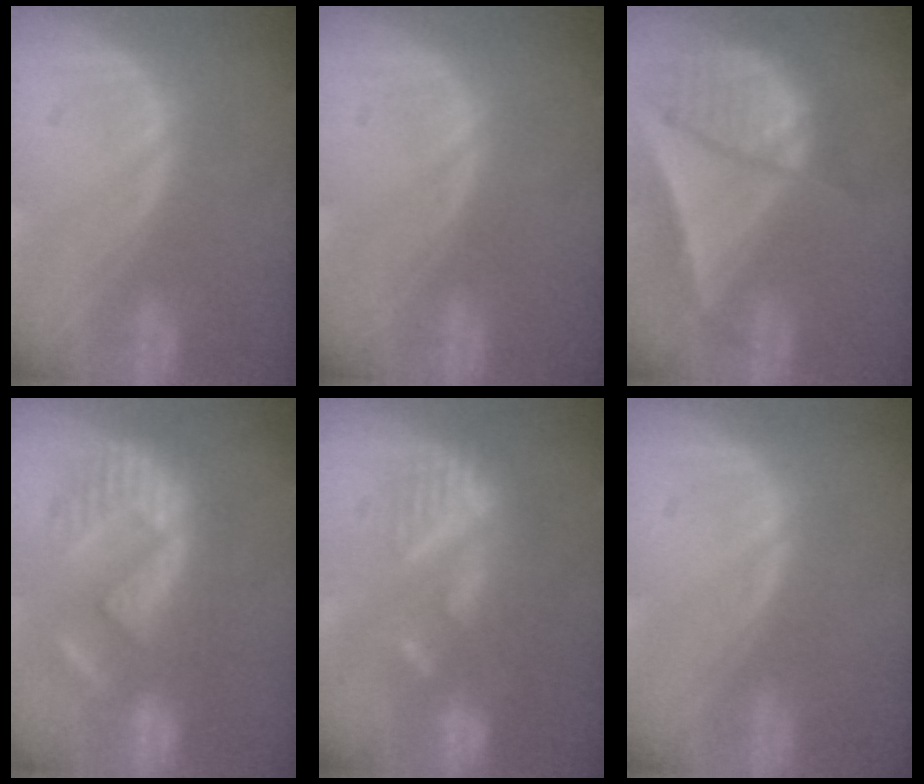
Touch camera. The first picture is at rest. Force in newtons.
{"total": 0.0}
{"total": 9.4, "press": 8.1, "slide": 4.7}
{"total": 9.4, "press": 9.4, "slide": 0.4}
{"total": 8.9, "press": 8.0, "slide": 3.7}
{"total": 0.0}